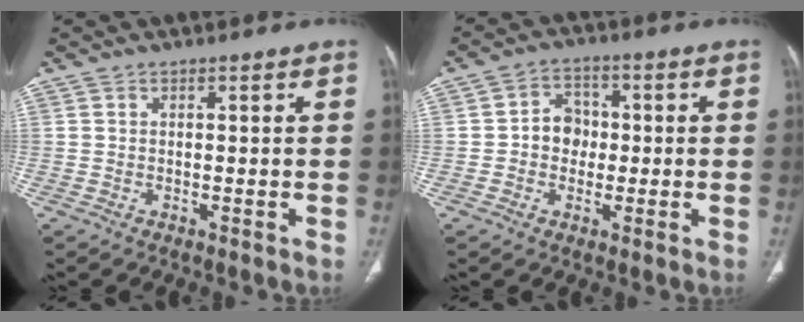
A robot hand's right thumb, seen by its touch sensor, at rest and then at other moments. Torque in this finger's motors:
{"motor_torque": [0.21, 0.03, 0.40, -0.01, 0.06]}